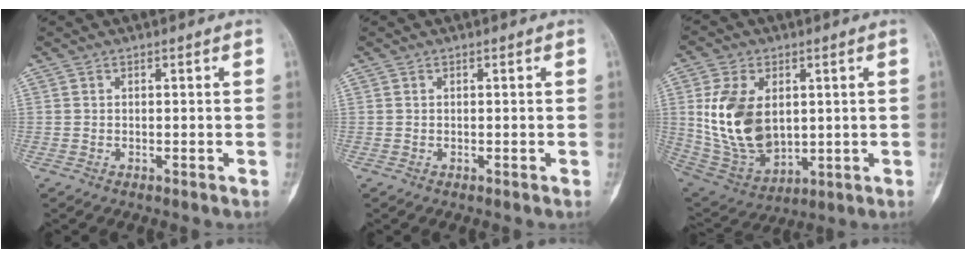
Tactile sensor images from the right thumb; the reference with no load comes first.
{"total": 0.0}
{"total": 16.5, "force": [2.5, 10.6, 12.5], "torque": [-0.220, -0.018, 0.067]}